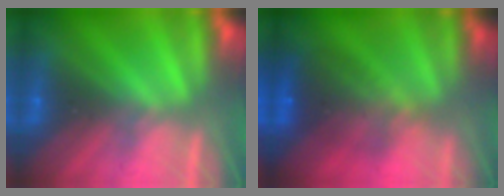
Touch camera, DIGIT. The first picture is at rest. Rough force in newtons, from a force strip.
{"total": 5.8}